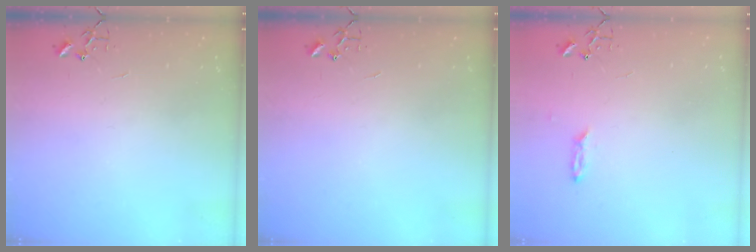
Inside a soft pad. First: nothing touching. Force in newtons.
{"total": 0.0}
{"total": 2.3, "press": 2.2, "slide": 0.4}